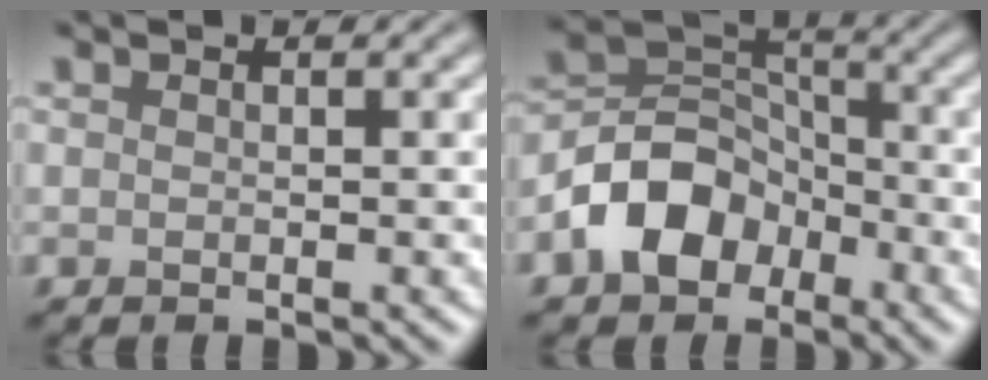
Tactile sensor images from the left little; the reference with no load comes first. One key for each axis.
{"total": 6.5, "fx": -3.3, "fy": 4.7, "fz": 3.2, "tx": -0.049, "ty": 0.006, "tz": -0.070}